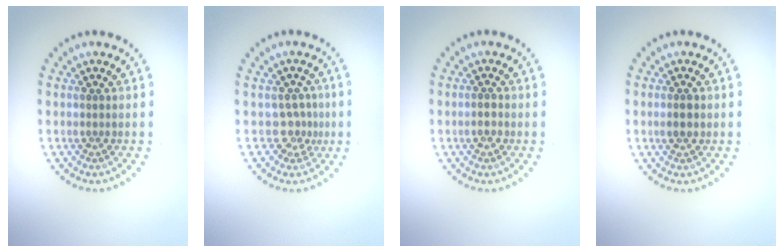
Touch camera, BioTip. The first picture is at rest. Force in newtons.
{"total": 2.2, "press": 1.4, "slide": 1.7}
{"total": 1.2, "press": 1.2, "slide": 0.3}
{"total": 1.3, "press": 1.3, "slide": 0.1}